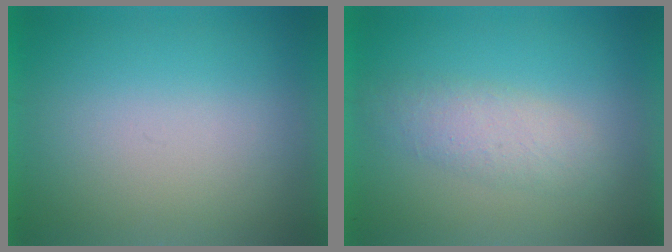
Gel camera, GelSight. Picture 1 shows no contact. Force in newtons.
{"total": 1.8}